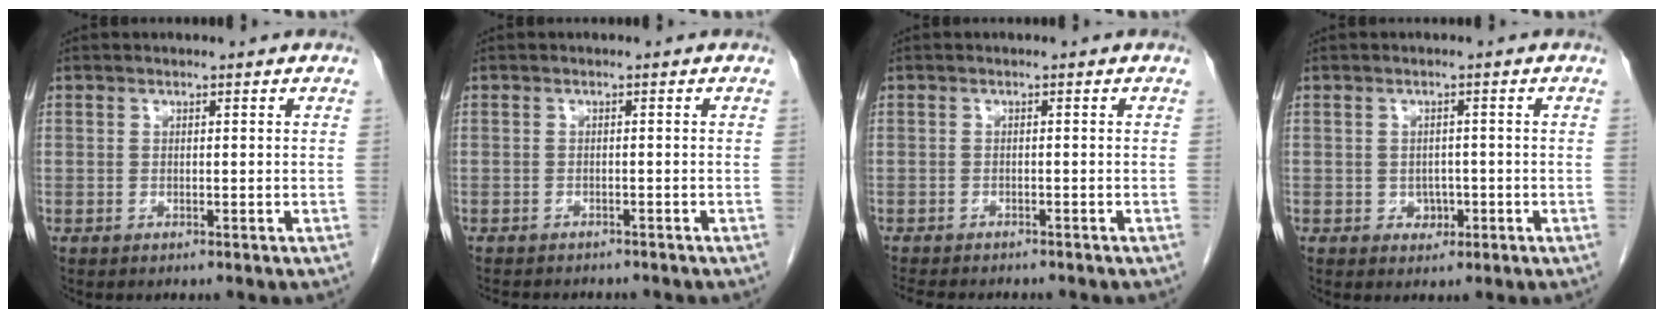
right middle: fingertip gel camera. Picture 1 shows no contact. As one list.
[{"total": 6.5, "force": [-5.7, 2.0, 2.3], "torque": [-0.032, 0.000, -0.072]}, {"total": 7.2, "force": [-6.3, 2.0, 2.9], "torque": [-0.045, -0.004, -0.088]}, {"total": 2.0, "force": [-0.5, 1.7, 1.0], "torque": [-0.010, 0.005, 0.000]}]